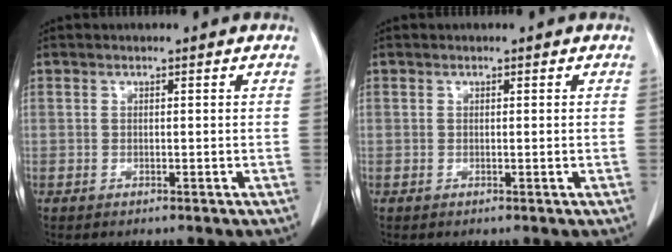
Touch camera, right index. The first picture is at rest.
{"total": 0.0}